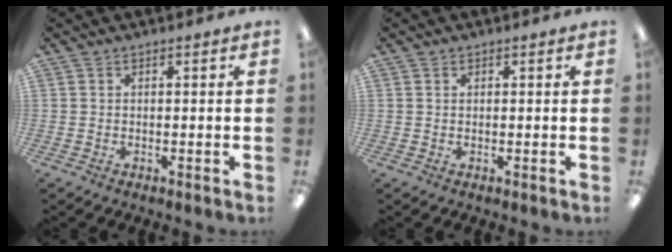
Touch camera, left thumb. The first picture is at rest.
{"total": 0.6, "force": [0.3, 0.4, 0.2], "torque": [-0.004, 0.004, 0.005]}